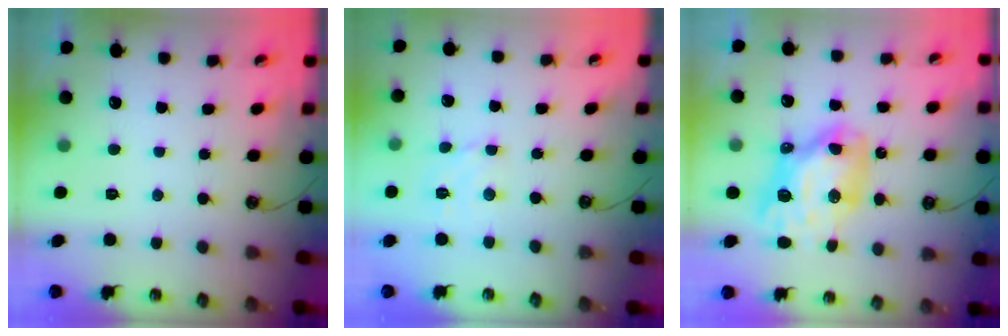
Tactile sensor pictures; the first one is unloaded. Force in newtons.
{"total": 3.0, "press": 3.0, "slide": 0.3}
{"total": 12.3, "press": 12.3, "slide": 0.8}